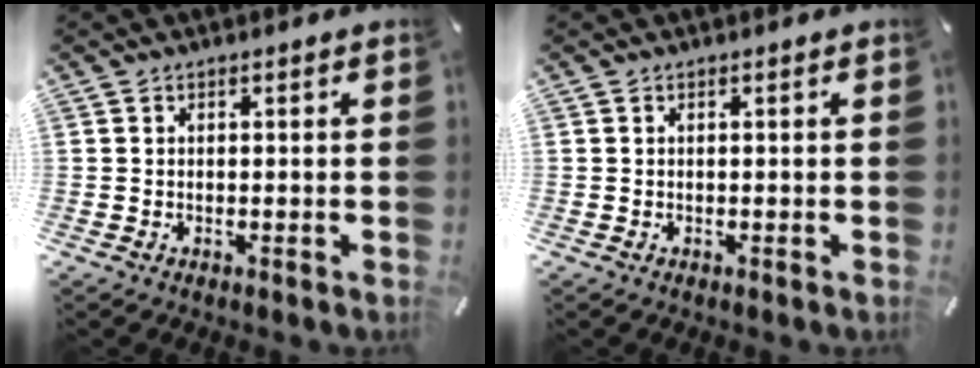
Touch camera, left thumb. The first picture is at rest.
{"total": 0.0}